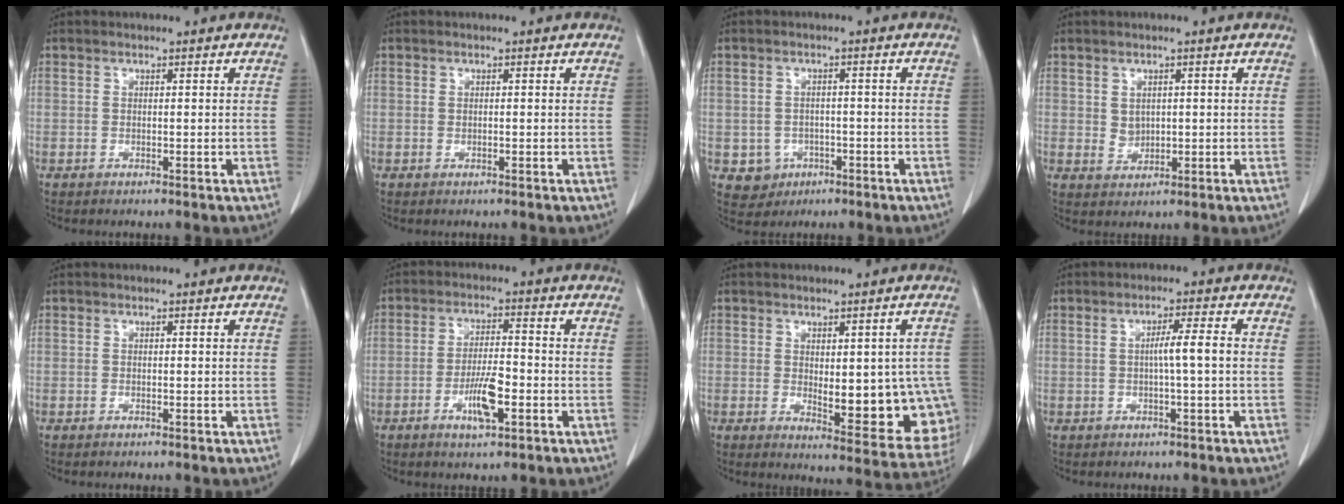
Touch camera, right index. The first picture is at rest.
{"total": 0.0}
{"total": 4.2, "force": [-1.4, 3.9, 0.6], "torque": [-0.008, 0.008, -0.012]}
{"total": 2.3, "force": [0.6, 1.9, 1.1], "torque": [-0.020, -0.002, 0.018]}
{"total": 0.0}
{"total": 6.4, "force": [-2.4, 1.4, 5.7], "torque": [-0.107, -0.001, -0.039]}
{"total": 13.8, "force": [-1.9, 5.6, 12.5], "torque": [-0.112, 0.001, -0.005]}
{"total": 3.8, "force": [-0.2, -0.3, 3.8], "torque": [-0.065, 0.005, -0.003]}